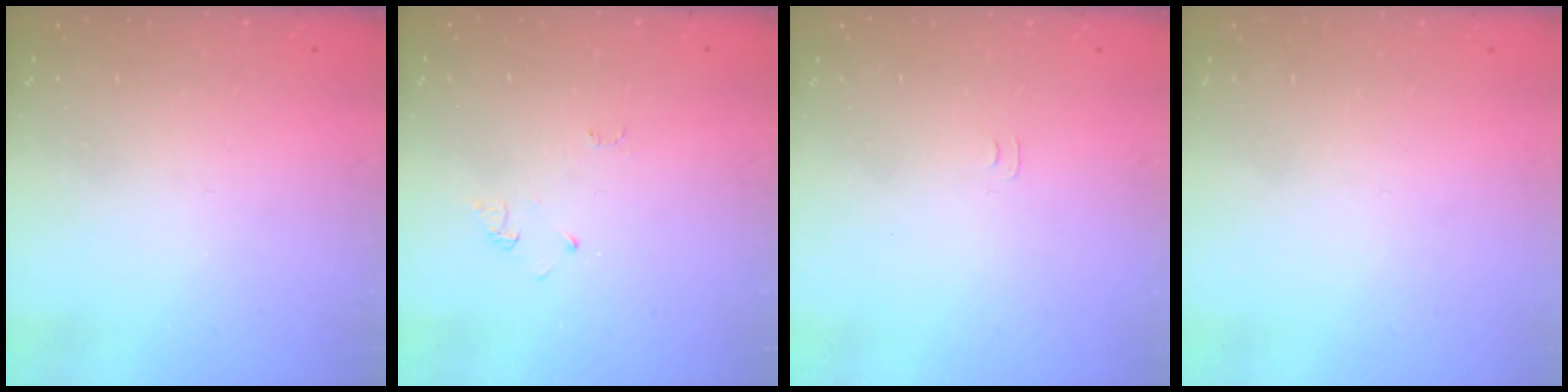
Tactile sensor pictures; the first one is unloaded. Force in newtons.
{"total": 2.6, "press": 2.6, "slide": 0.4}
{"total": 3.7, "press": 3.7, "slide": 0.4}
{"total": 1.5, "press": 1.5, "slide": 0.1}